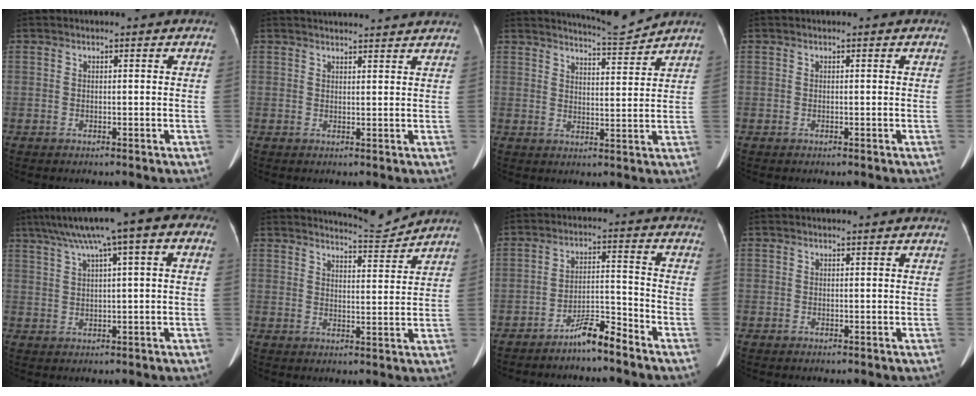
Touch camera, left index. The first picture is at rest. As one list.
[{"total": 10.2, "force": [9.8, 0.5, 3.0], "torque": [-0.033, 0.026, 0.113]}, {"total": 5.7, "force": [5.6, -1.2, 0.3], "torque": [-0.017, -0.018, 0.089]}, {"total": 0.0}, {"total": 12.1, "force": [5.5, 1.7, 10.6], "torque": [-0.166, 0.052, 0.079]}, {"total": 4.6, "force": [4.5, -1.0, -0.6], "torque": [-0.003, -0.023, 0.071]}, {"total": 5.7, "force": [-5.0, 0.2, 2.7], "torque": [-0.048, -0.007, -0.092]}, {"total": 0.6, "force": [-0.4, 0.4, -0.2], "torque": [0.009, 0.006, -0.009]}]